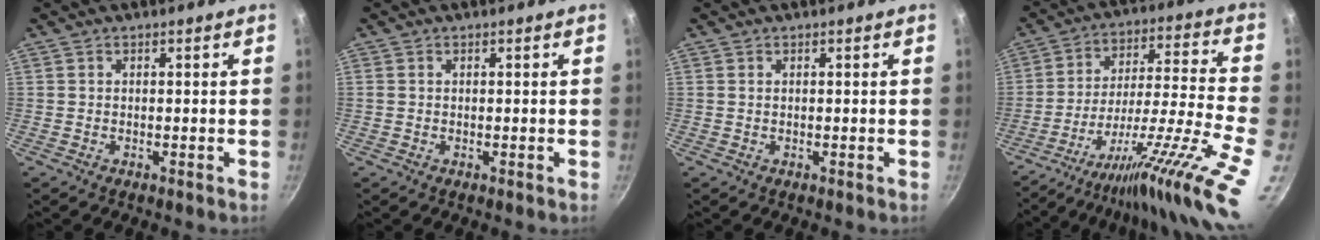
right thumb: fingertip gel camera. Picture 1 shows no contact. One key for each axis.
{"total": 0.6, "fx": 0.1, "fy": 0.5, "fz": 0.3, "tx": -0.006, "ty": 0.002, "tz": 0.002}
{"total": 0.0}
{"total": 23.2, "fx": -13.5, "fy": 1.6, "fz": 18.8, "tx": -0.276, "ty": 0.056, "tz": -0.224}